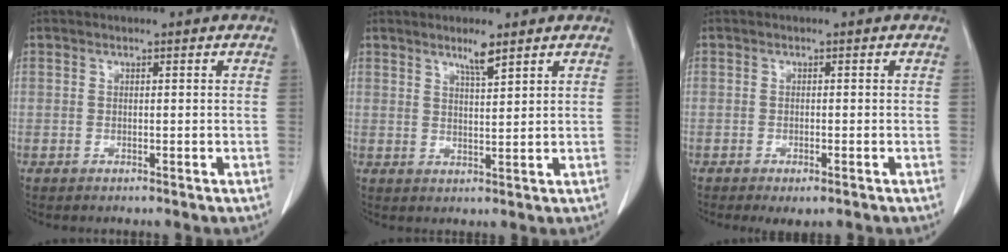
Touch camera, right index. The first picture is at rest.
{"total": 3.2, "force": [2.4, 0.1, 2.1], "torque": [-0.041, -0.004, 0.044]}
{"total": 2.6, "force": [-1.6, 0.7, 1.9], "torque": [-0.025, -0.005, -0.019]}